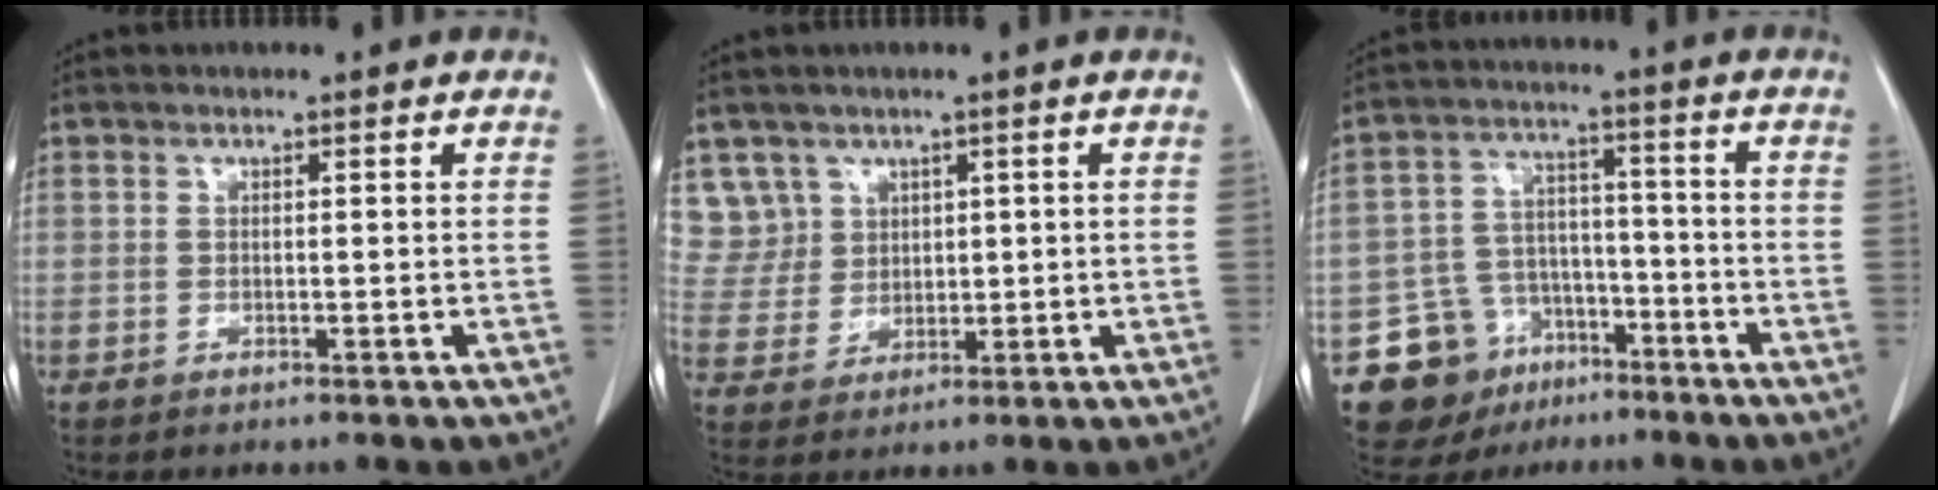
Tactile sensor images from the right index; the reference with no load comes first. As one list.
[{"total": 6.8, "force": [3.9, 5.5, -0.3], "torque": [0.009, 0.010, 0.089]}, {"total": 10.9, "force": [-6.4, 8.5, 2.5], "torque": [-0.046, 0.042, -0.093]}]